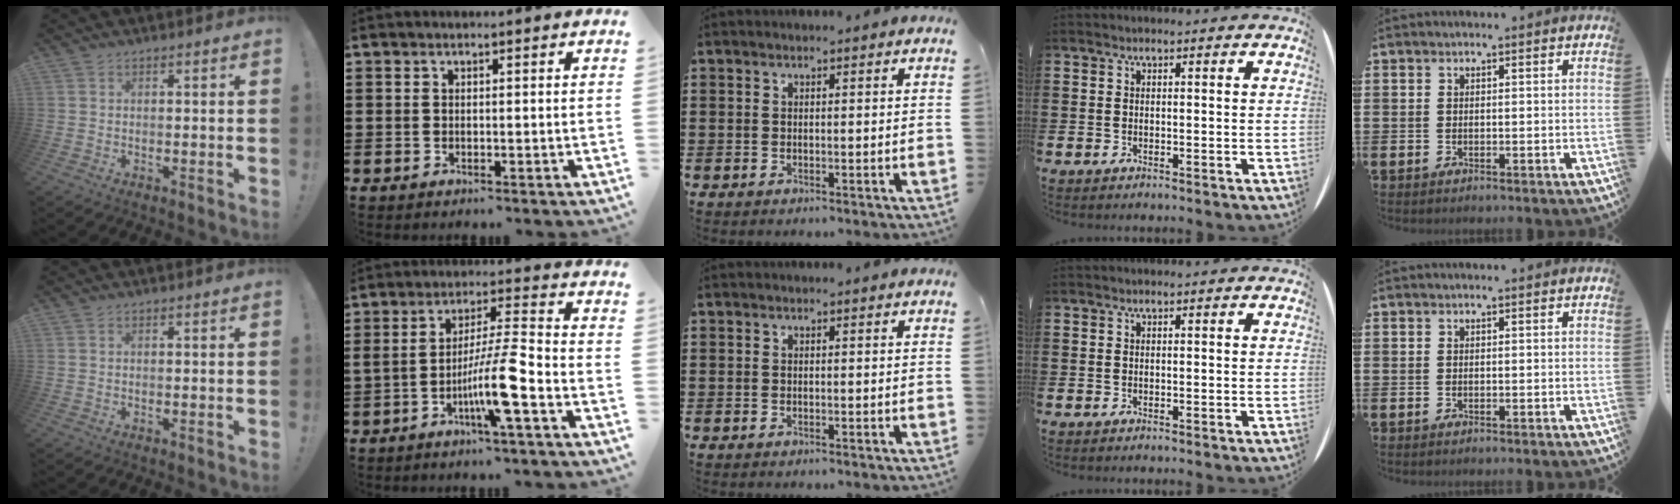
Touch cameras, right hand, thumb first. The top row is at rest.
{"index": {"total": 9.7, "force": [-4.3, 0.5, 8.6], "torque": [-0.164, -0.005, -0.085]}}